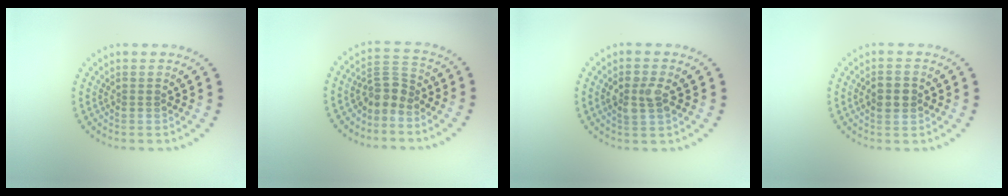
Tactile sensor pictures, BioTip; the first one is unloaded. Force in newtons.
{"total": 2.7, "press": 2.2, "slide": 1.7}
{"total": 2.4, "press": 2.4, "slide": 0.3}
{"total": 2.6, "press": 2.6, "slide": 0.1}